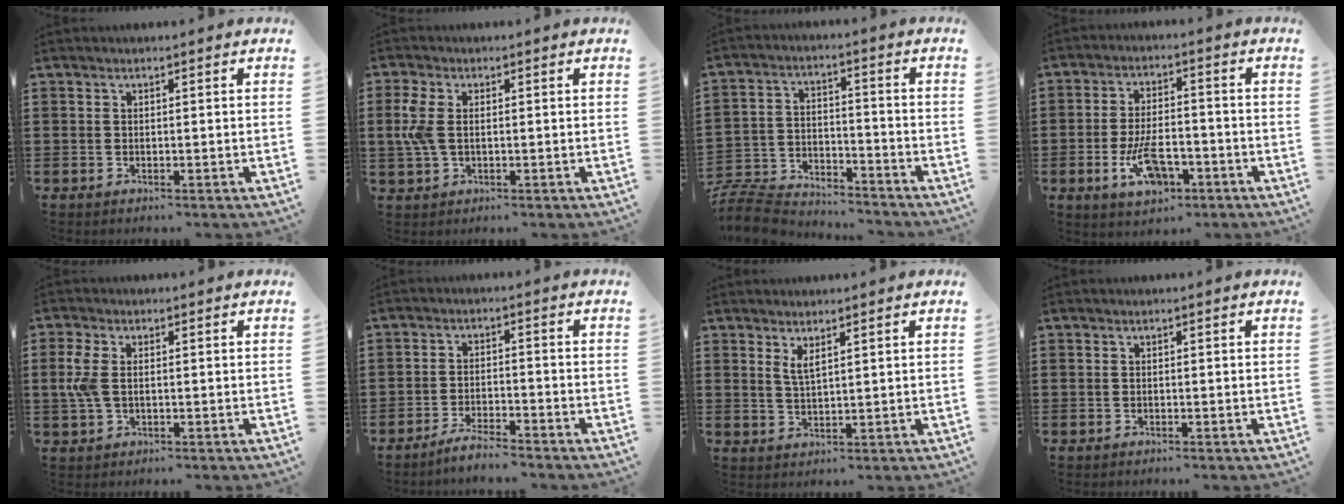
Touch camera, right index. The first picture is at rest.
{"total": 5.2, "force": [0.3, 2.8, 4.3], "torque": [-0.123, -0.003, -0.006]}
{"total": 8.5, "force": [-8.2, 1.5, 1.3], "torque": [-0.042, 0.015, -0.167]}
{"total": 8.4, "force": [-3.4, 4.0, 6.5], "torque": [-0.128, -0.001, -0.064]}
{"total": 4.7, "force": [0.2, 2.5, 4.0], "torque": [-0.109, -0.001, -0.005]}
{"total": 3.5, "force": [-3.4, 0.0, 0.9], "torque": [-0.019, 0.004, -0.068]}
{"total": 2.3, "force": [1.5, 0.6, 1.6], "torque": [-0.035, 0.002, 0.027]}
{"total": 0.0}